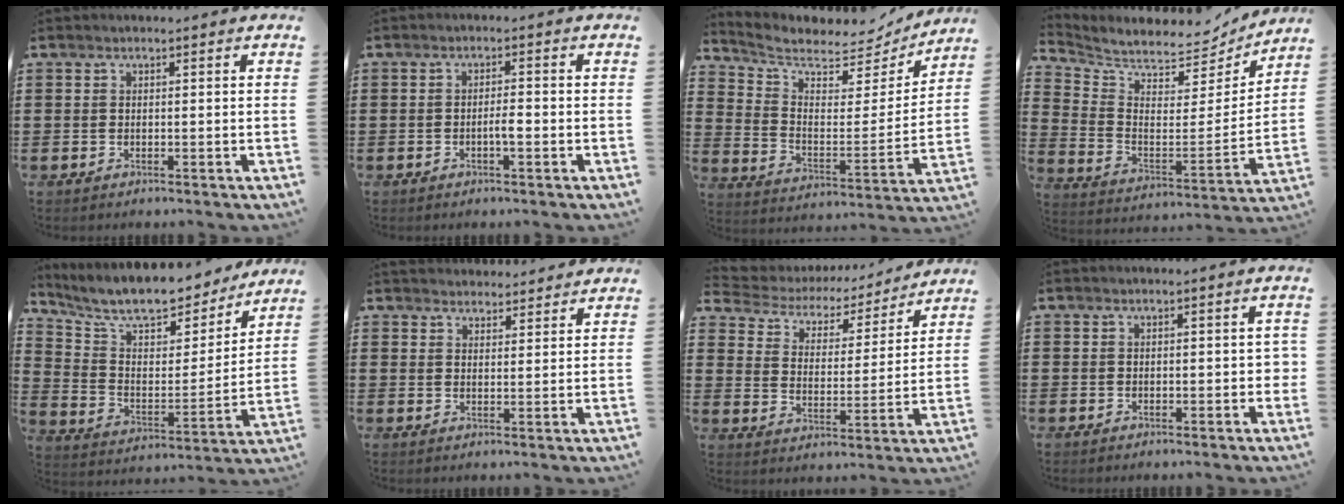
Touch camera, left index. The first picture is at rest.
{"total": 2.3, "force": [-0.7, 0.5, 2.1], "torque": [-0.040, 0.004, -0.014]}
{"total": 6.0, "force": [5.3, 2.1, 2.0], "torque": [-0.070, -0.037, 0.089]}
{"total": 5.7, "force": [5.5, 1.0, 0.7], "torque": [-0.049, -0.056, 0.093]}
{"total": 10.0, "force": [9.0, 2.1, 3.9], "torque": [-0.108, -0.060, 0.154]}
{"total": 2.7, "force": [2.7, 0.4, -0.3], "torque": [-0.002, -0.008, 0.052]}
{"total": 3.9, "force": [3.7, 1.3, 0.7], "torque": [-0.040, -0.027, 0.054]}
{"total": 1.8, "force": [-0.2, 0.8, 1.5], "torque": [-0.029, 0.005, -0.006]}